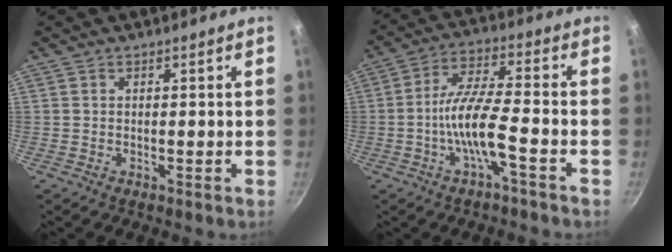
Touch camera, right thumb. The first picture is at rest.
{"total": 9.6, "force": [-3.7, 1.7, 8.7], "torque": [-0.171, 0.034, -0.074]}